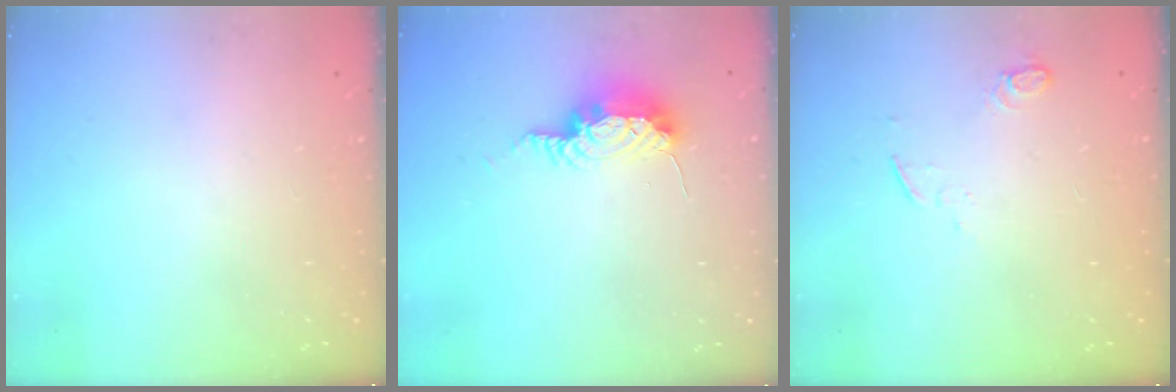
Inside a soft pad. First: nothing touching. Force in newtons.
{"total": 8.3, "press": 8.1, "slide": 1.9}
{"total": 4.8, "press": 4.8, "slide": 0.8}